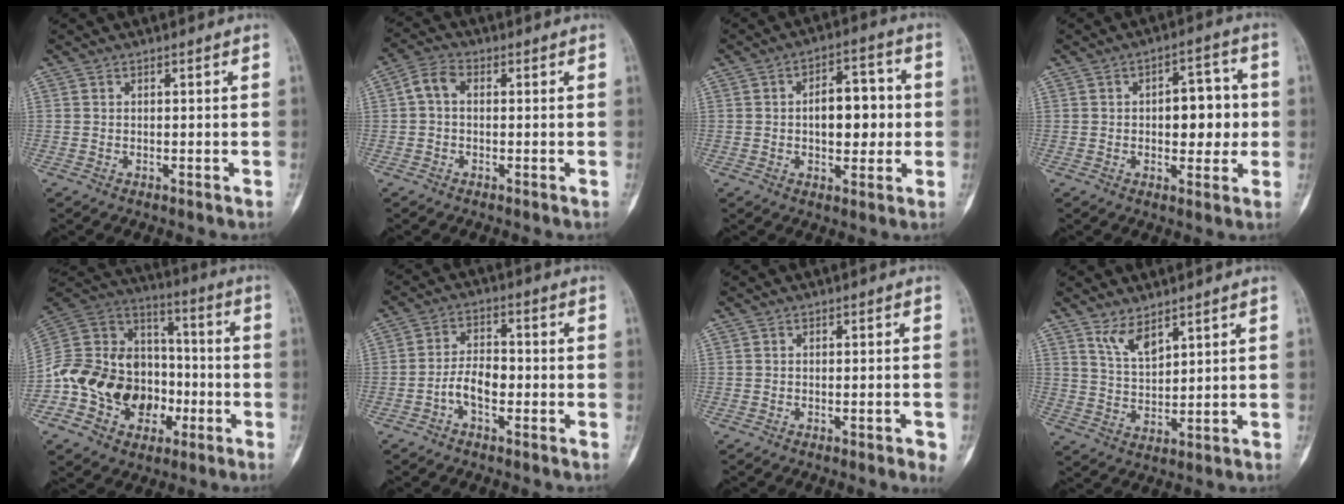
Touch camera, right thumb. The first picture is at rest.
{"total": 4.2, "force": [0.3, 2.8, 3.0], "torque": [-0.055, 0.013, -0.004]}
{"total": 10.6, "force": [0.2, 6.0, 8.8], "torque": [-0.095, 0.018, 0.002]}
{"total": 9.5, "force": [0.2, 5.3, 7.8], "torque": [-0.068, 0.015, 0.002]}
{"total": 21.9, "force": [-7.1, 17.4, 11.2], "torque": [-0.179, 0.086, -0.119]}
{"total": 5.6, "force": [-2.0, 3.1, 4.2], "torque": [-0.070, 0.026, -0.043]}
{"total": 2.8, "force": [-1.2, 0.6, 2.4], "torque": [-0.033, 0.000, -0.012]}
{"total": 5.2, "force": [3.7, 2.0, 3.1], "torque": [-0.053, -0.033, 0.079]}